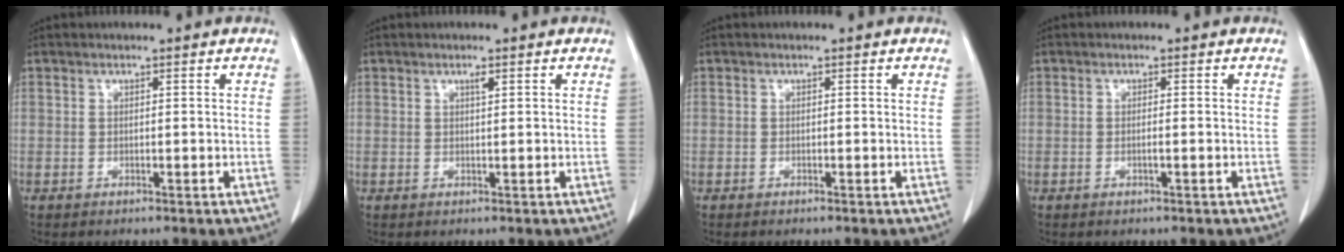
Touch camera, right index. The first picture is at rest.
{"total": 0.8, "force": [0.5, 0.1, 0.7], "torque": [-0.014, -0.001, 0.008]}
{"total": 0.0}
{"total": 0.7, "force": [-0.2, -0.1, 0.6], "torque": [-0.012, 0.001, -0.004]}